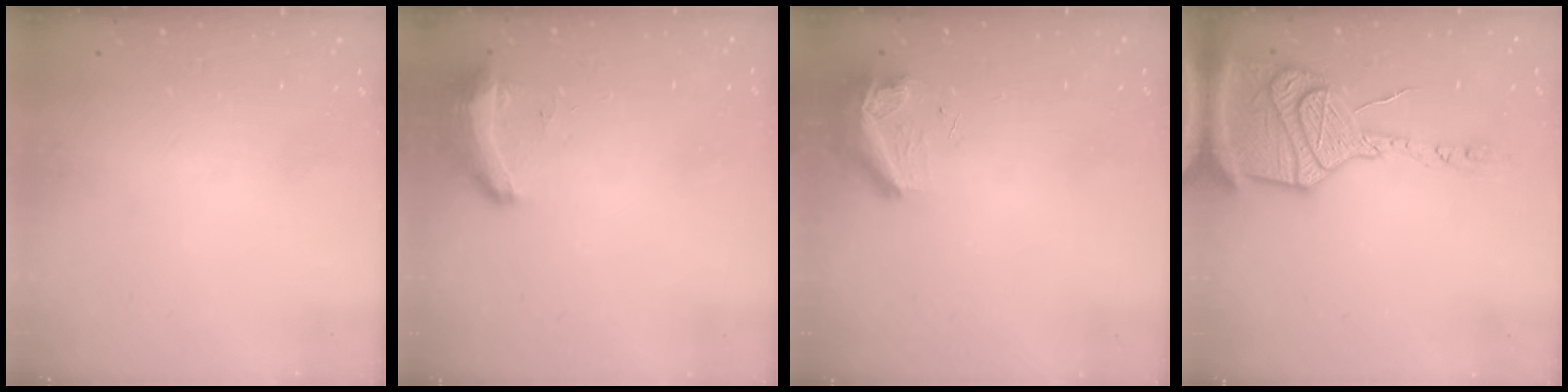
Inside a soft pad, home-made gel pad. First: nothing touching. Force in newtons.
{"total": 16.2, "press": 11.0, "slide": 11.9}
{"total": 8.3, "press": 8.2, "slide": 0.9}
{"total": 23.1, "press": 22.5, "slide": 4.9}